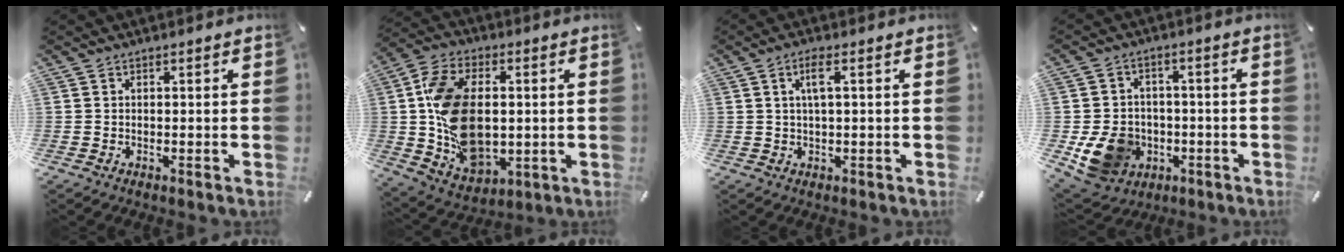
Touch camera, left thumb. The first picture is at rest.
{"total": 17.6, "force": [0.7, 11.8, 13.1], "torque": [-0.266, 0.005, 0.021]}
{"total": 4.0, "force": [1.2, 0.9, 3.7], "torque": [-0.077, 0.004, 0.018]}
{"total": 12.1, "force": [-3.1, 10.3, 5.5], "torque": [-0.121, 0.020, -0.047]}